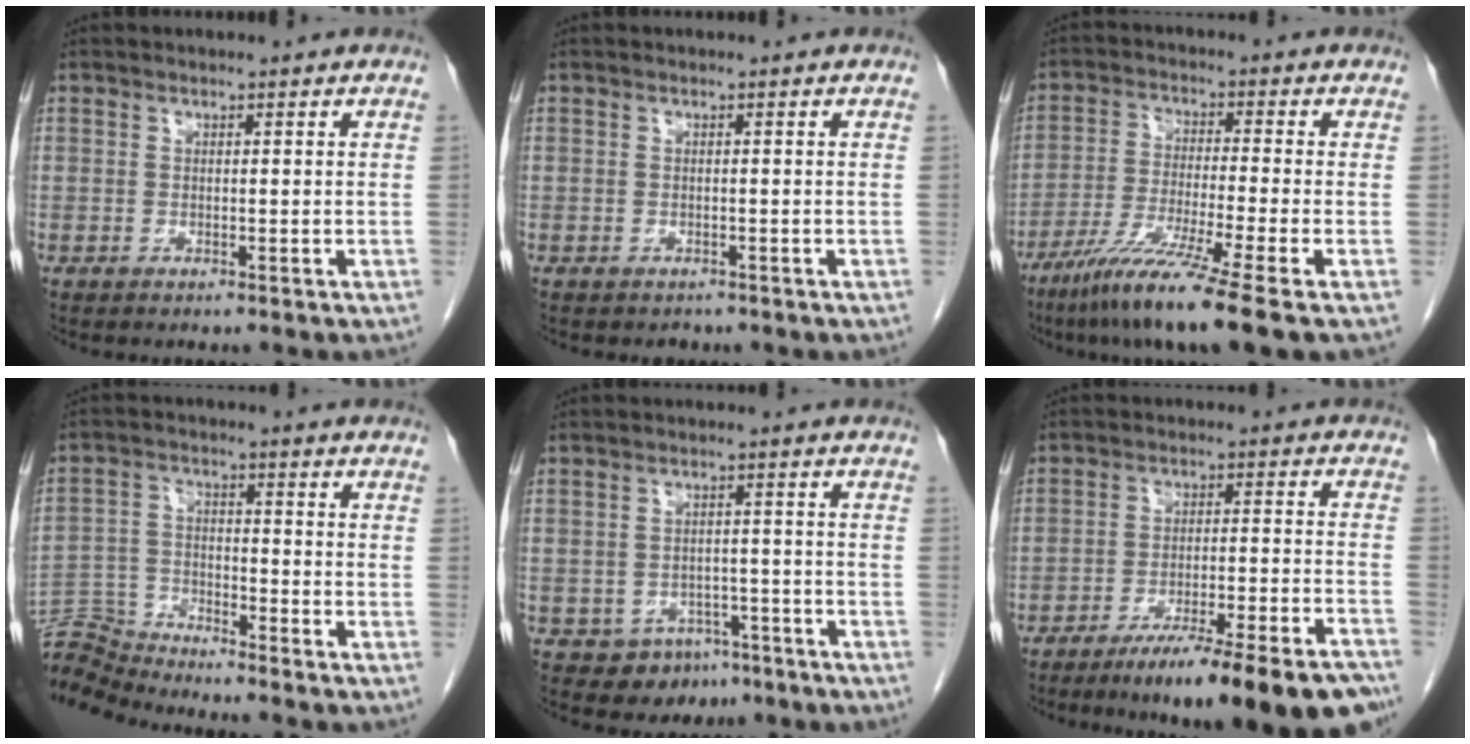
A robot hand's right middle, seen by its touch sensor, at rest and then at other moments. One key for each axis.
{"total": 1.0, "fx": -0.8, "fy": 0.6, "fz": 0.0, "tx": -0.009, "ty": -0.001, "tz": -0.012}
{"total": 11.8, "fx": -7.9, "fy": -1.9, "fz": 8.5, "tx": -0.161, "ty": -0.047, "tz": -0.140}
{"total": 7.3, "fx": -7.2, "fy": -1.4, "fz": -0.8, "tx": 0.010, "ty": 0.003, "tz": -0.138}
{"total": 5.9, "fx": -4.0, "fy": 4.1, "fz": 1.4, "tx": -0.012, "ty": 0.010, "tz": -0.048}
{"total": 19.6, "fx": -15.5, "fy": 1.3, "fz": 12.0, "tx": -0.117, "ty": -0.006, "tz": -0.226}